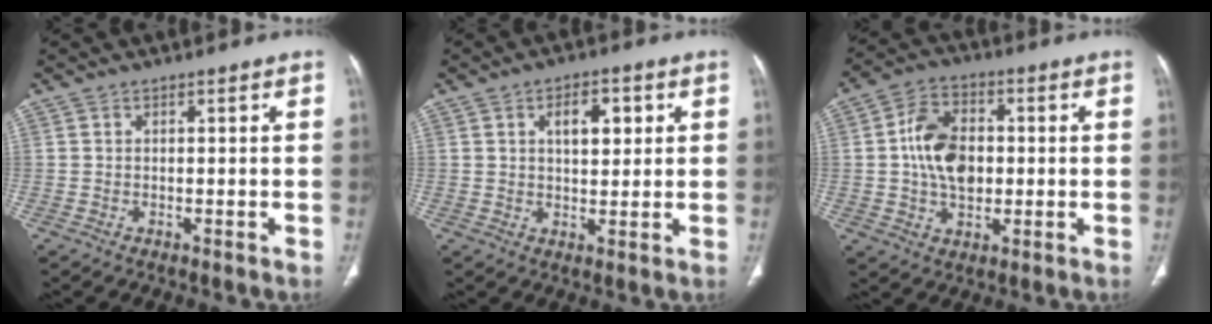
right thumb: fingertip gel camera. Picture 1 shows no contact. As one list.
[{"total": 6.7, "force": [2.2, 3.6, 5.2], "torque": [-0.059, -0.004, 0.035]}, {"total": 11.6, "force": [0.5, 7.8, 8.6], "torque": [-0.133, 0.011, 0.006]}]